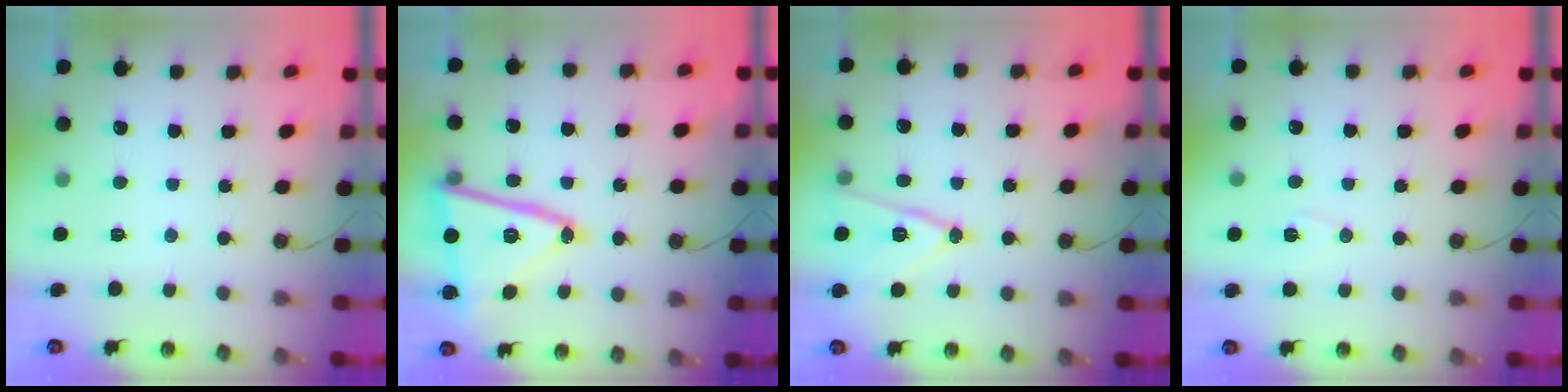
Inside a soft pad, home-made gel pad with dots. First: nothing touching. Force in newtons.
{"total": 19.9, "press": 19.8, "slide": 1.5}
{"total": 13.4, "press": 13.0, "slide": 3.4}
{"total": 6.5, "press": 5.5, "slide": 3.5}